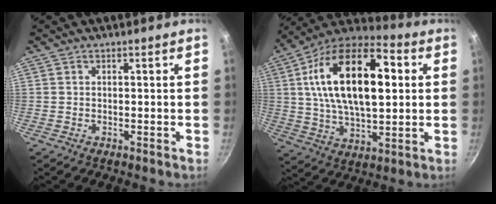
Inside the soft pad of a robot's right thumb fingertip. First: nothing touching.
{"total": 24.3, "force": [4.6, 12.3, 20.5], "torque": [-0.341, 0.010, 0.067]}